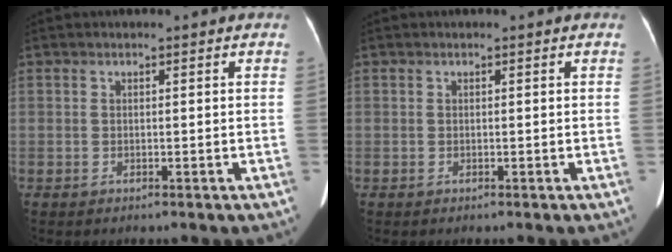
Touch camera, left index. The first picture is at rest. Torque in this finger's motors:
{"motor_torque": [0.00, 0.00, 0.03, 0.00]}